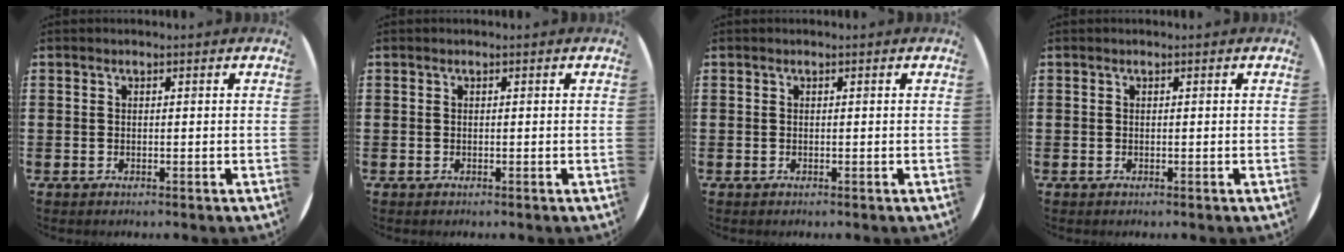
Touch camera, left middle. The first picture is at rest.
{"total": 0.0}
{"total": 0.0}
{"total": 0.0}